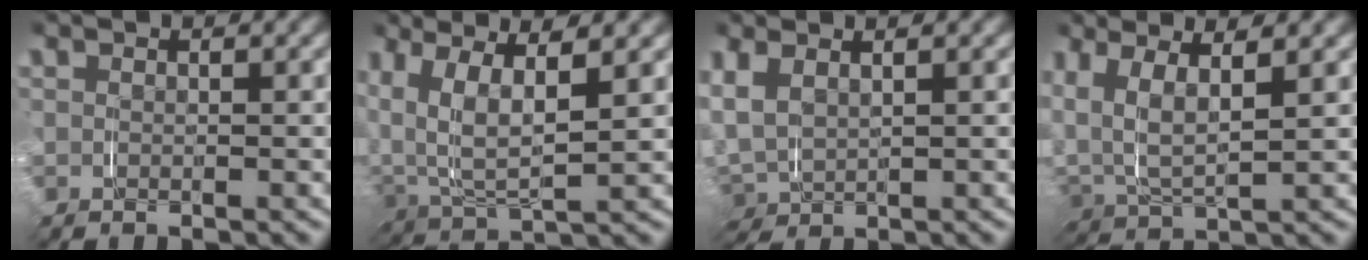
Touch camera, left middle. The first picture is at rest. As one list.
[{"total": 4.5, "force": [2.6, 2.8, 2.5], "torque": [-0.054, 0.002, 0.033]}, {"total": 4.6, "force": [0.4, 4.3, 1.6], "torque": [-0.066, -0.015, 0.006]}, {"total": 4.2, "force": [2.2, 2.7, 2.2], "torque": [-0.061, -0.006, 0.032]}]